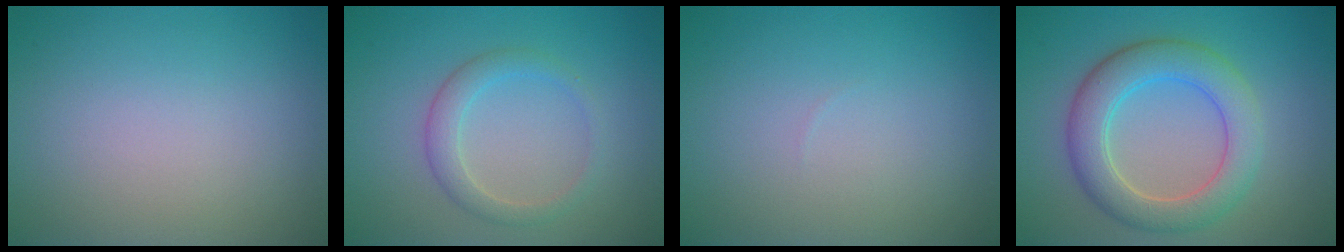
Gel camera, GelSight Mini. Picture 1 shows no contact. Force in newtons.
{"total": 2.2, "press": 2.2, "slide": 0.1}
{"total": 0.0}
{"total": 5.7, "press": 5.6, "slide": 0.5}